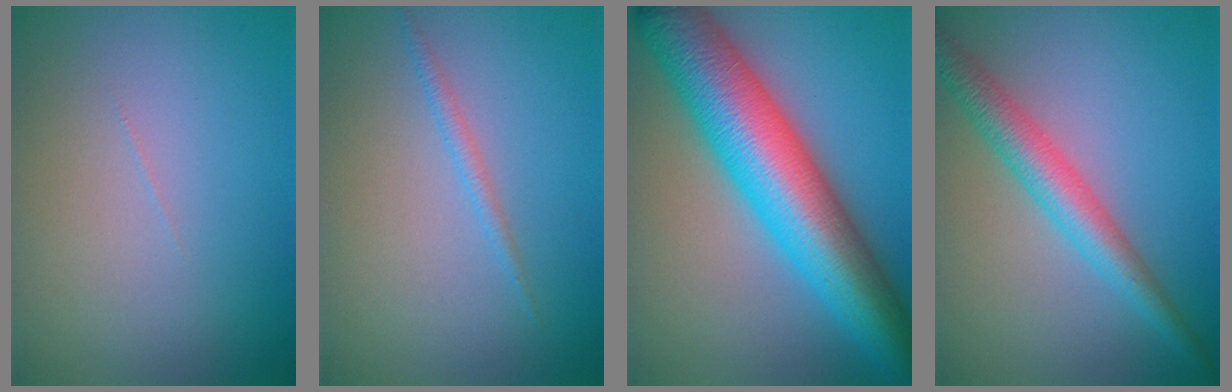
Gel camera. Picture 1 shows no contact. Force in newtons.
{"total": 1.1, "press": 1.1, "slide": 0.0}
{"total": 13.4, "press": 13.4, "slide": 0.2}
{"total": 4.3, "press": 4.3, "slide": 0.0}